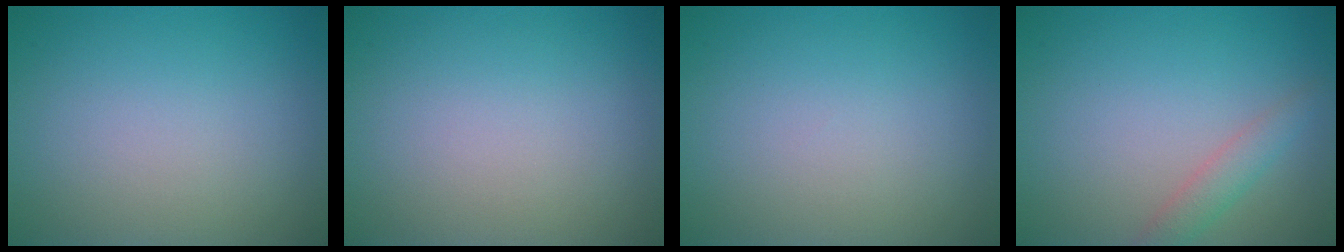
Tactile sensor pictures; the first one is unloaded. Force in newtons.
{"total": 0.0}
{"total": 0.0}
{"total": 1.8, "press": 1.8, "slide": 0.1}